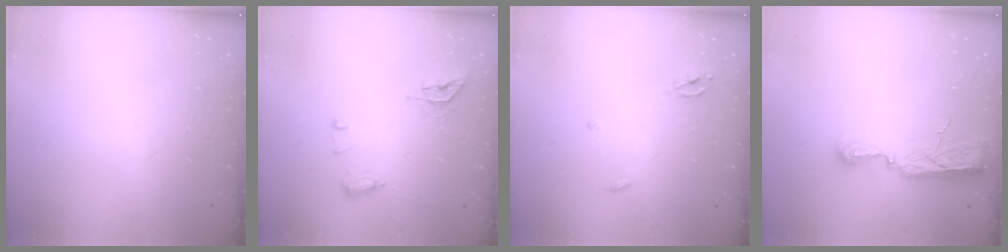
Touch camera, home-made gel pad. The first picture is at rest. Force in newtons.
{"total": 9.0, "press": 8.9, "slide": 0.9}
{"total": 2.3, "press": 2.3, "slide": 0.1}
{"total": 7.8, "press": 7.7, "slide": 1.2}